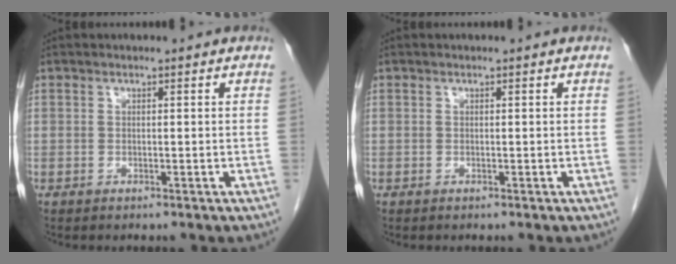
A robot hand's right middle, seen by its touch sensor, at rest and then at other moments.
{"total": 0.0}